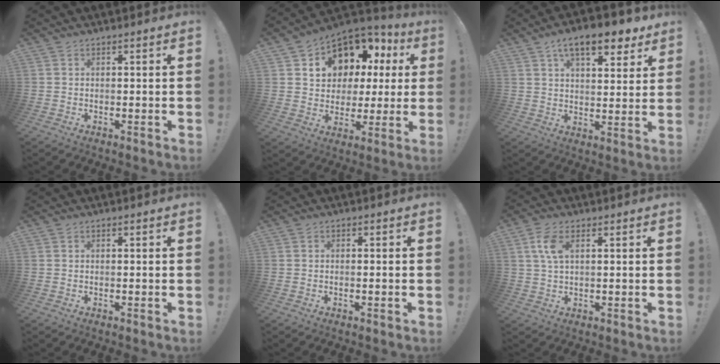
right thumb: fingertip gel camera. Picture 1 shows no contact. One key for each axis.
{"total": 10.9, "fx": 6.2, "fy": 8.3, "fz": 3.3, "tx": -0.055, "ty": -0.056, "tz": 0.132}
{"total": 12.3, "fx": 7.5, "fy": 4.7, "fz": 8.5, "tx": -0.122, "ty": -0.036, "tz": 0.125}
{"total": 0.0}
{"total": 0.6, "fx": -0.4, "fy": -0.2, "fz": 0.5, "tx": -0.008, "ty": -0.001, "tz": -0.005}
{"total": 5.9, "fx": 1.9, "fy": 2.9, "fz": 4.8, "tx": -0.101, "ty": 0.003, "tz": 0.035}